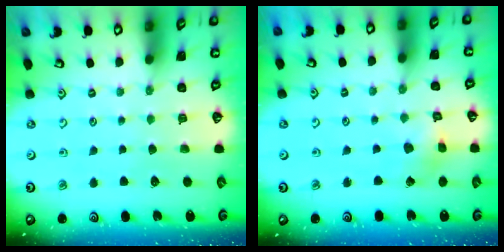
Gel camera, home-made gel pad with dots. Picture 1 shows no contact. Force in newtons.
{"total": 3.5, "press": 3.5, "slide": 0.3}